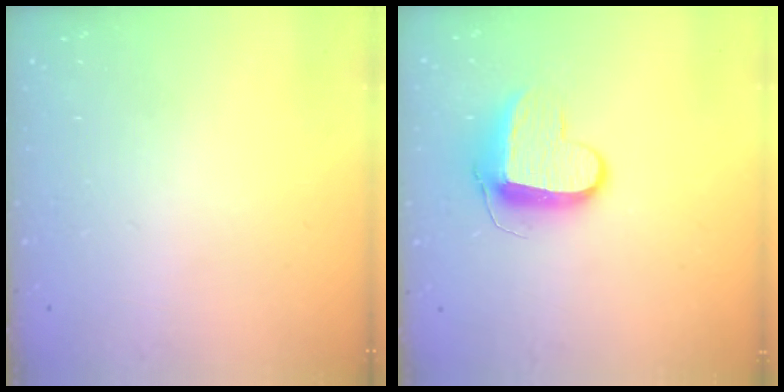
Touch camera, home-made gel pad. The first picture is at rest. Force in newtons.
{"total": 10.1, "press": 10.1, "slide": 0.5}